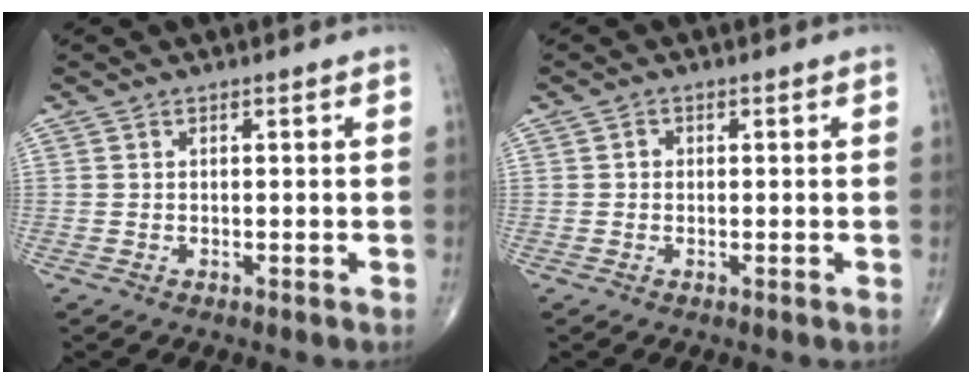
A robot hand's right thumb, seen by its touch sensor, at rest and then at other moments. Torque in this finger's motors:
{"motor_torque": [-0.19, 0.52, 0.43, 0.03, -0.01]}